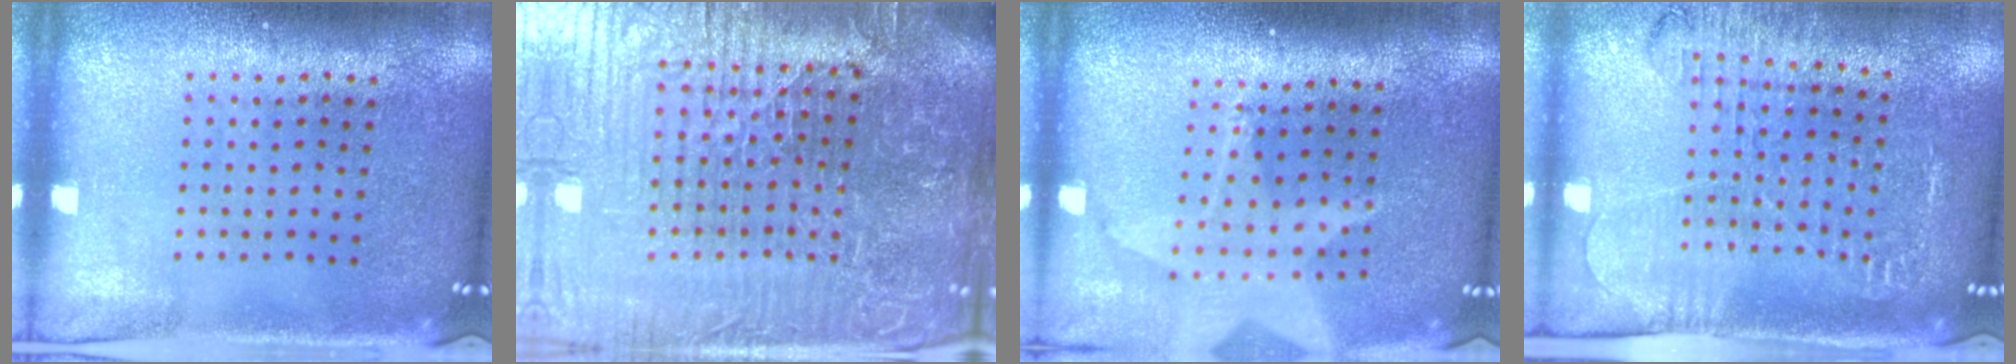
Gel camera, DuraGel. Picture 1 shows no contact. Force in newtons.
{"total": 8.0, "press": 7.0, "slide": 3.7}
{"total": 2.0, "press": 1.6, "slide": 1.3}
{"total": 1.9, "press": 1.9, "slide": 0.1}